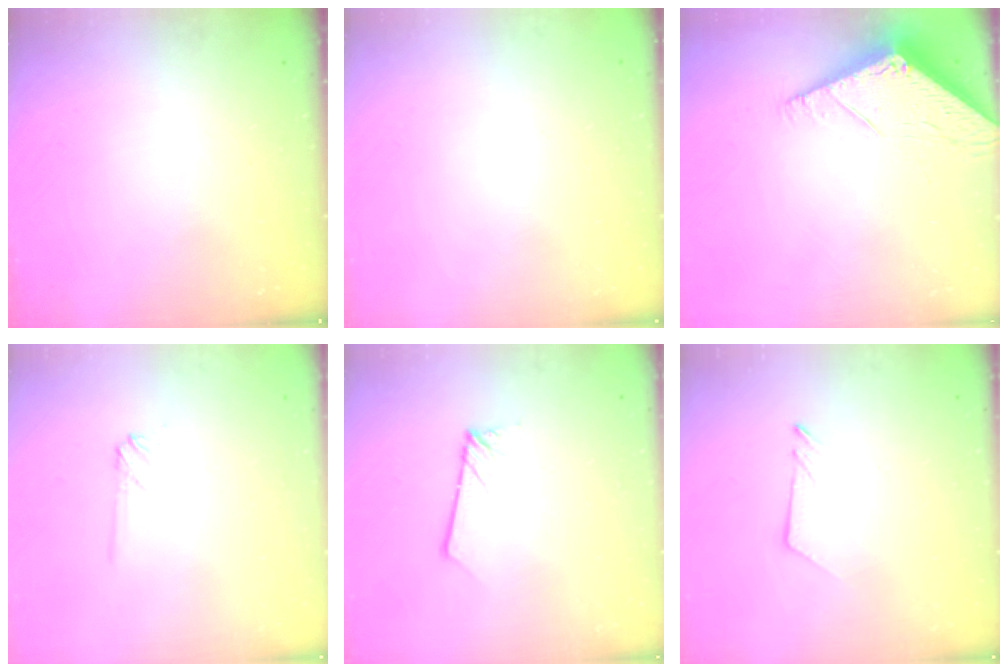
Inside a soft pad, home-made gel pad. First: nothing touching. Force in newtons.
{"total": 0.0}
{"total": 6.2, "press": 6.2, "slide": 0.5}
{"total": 4.3, "press": 4.2, "slide": 0.8}
{"total": 1.8, "press": 1.8, "slide": 0.2}
{"total": 2.6, "press": 2.6, "slide": 0.3}